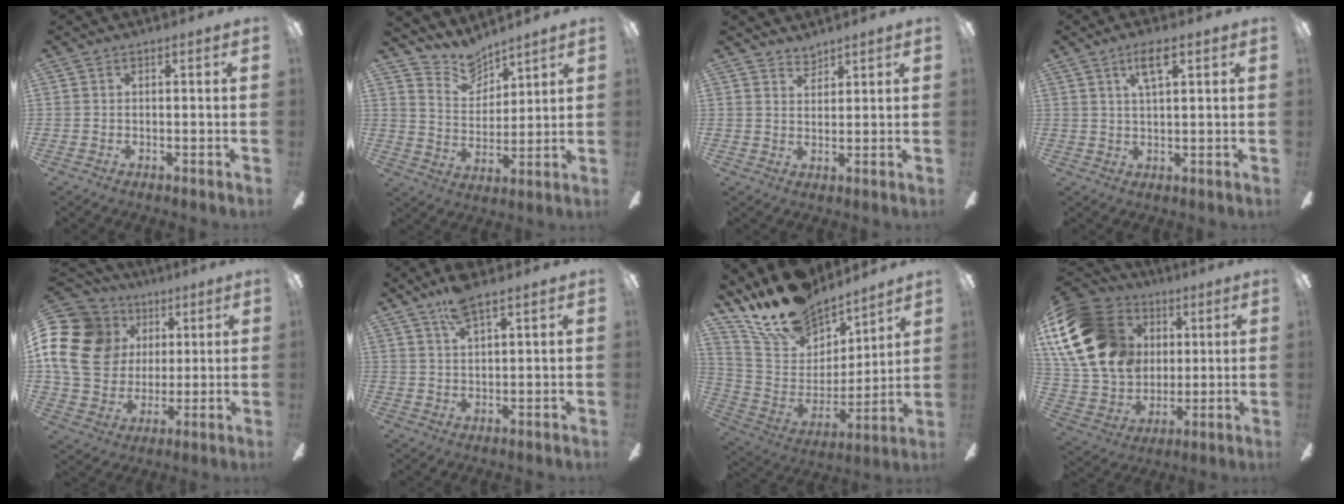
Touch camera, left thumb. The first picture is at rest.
{"total": 7.8, "force": [7.2, 2.9, 0.7], "torque": [-0.023, -0.054, 0.134]}
{"total": 3.1, "force": [3.0, 0.9, -0.1], "torque": [0.006, -0.019, 0.056]}
{"total": 5.5, "force": [2.9, 1.6, 4.4], "torque": [-0.085, 0.000, 0.047]}
{"total": 19.6, "force": [4.9, 16.3, 9.8], "torque": [-0.198, -0.003, 0.098]}
{"total": 6.8, "force": [4.9, 1.9, 4.3], "torque": [-0.086, -0.013, 0.087]}
{"total": 18.6, "force": [16.1, 7.6, 5.4], "torque": [-0.122, -0.122, 0.295]}
{"total": 23.2, "force": [6.5, 18.1, 13.1], "torque": [-0.272, -0.005, 0.127]}